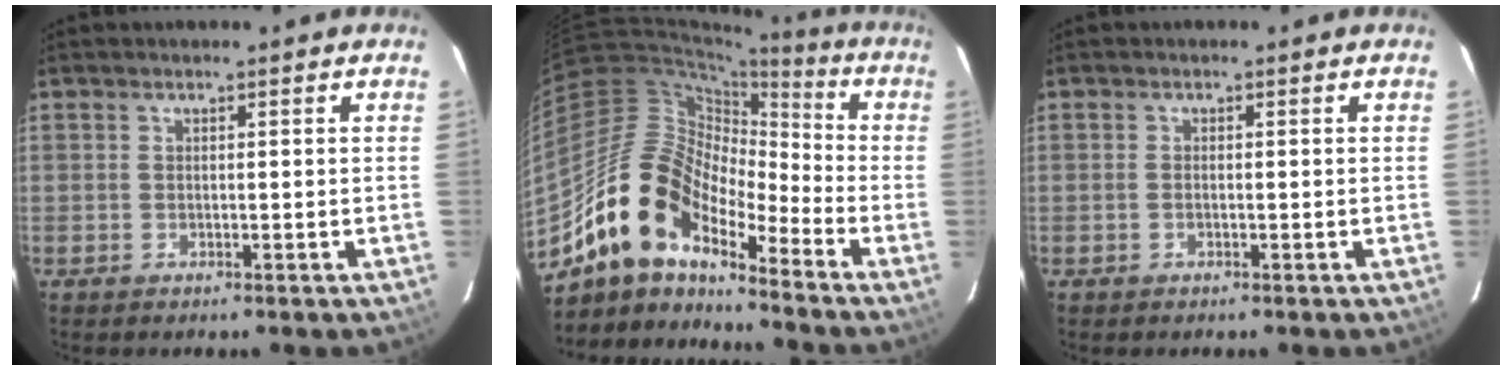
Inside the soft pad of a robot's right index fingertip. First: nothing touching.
{"total": 15.1, "force": [-11.8, 5.6, 7.5], "torque": [-0.126, 0.008, -0.238]}
{"total": 0.5, "force": [-0.2, 0.3, 0.4], "torque": [-0.010, 0.001, -0.005]}